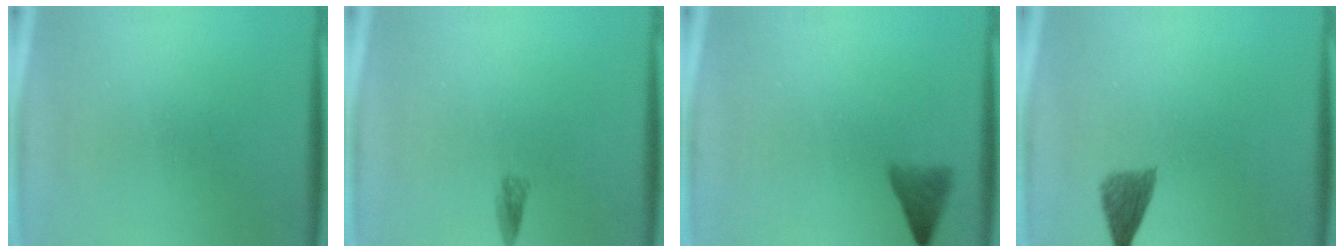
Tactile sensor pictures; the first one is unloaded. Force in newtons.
{"total": 1.3}
{"total": 2.6}
{"total": 3.2}